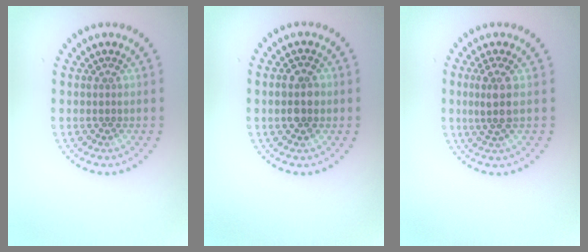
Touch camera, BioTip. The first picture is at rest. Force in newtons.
{"total": 2.8, "press": 2.8, "slide": 0.2}
{"total": 2.3, "press": 1.9, "slide": 1.3}